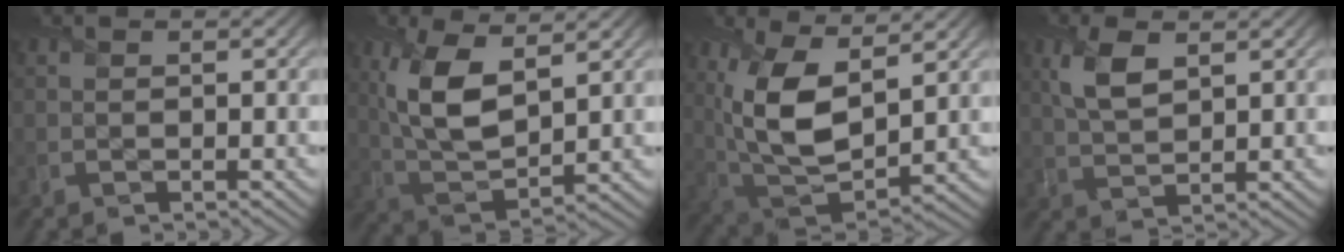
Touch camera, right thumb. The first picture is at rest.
{"total": 10.1, "force": [3.6, 4.8, 8.1], "torque": [-0.187, 0.000, 0.068]}
{"total": 12.4, "force": [3.8, 6.3, 9.9], "torque": [-0.225, -0.009, 0.076]}
{"total": 5.0, "force": [2.2, 2.3, 3.8], "torque": [-0.096, 0.002, 0.045]}